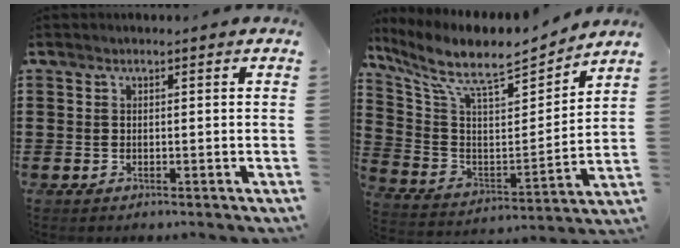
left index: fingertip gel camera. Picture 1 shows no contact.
{"total": 9.1, "force": [7.7, 2.2, 4.3], "torque": [-0.113, -0.052, 0.127]}